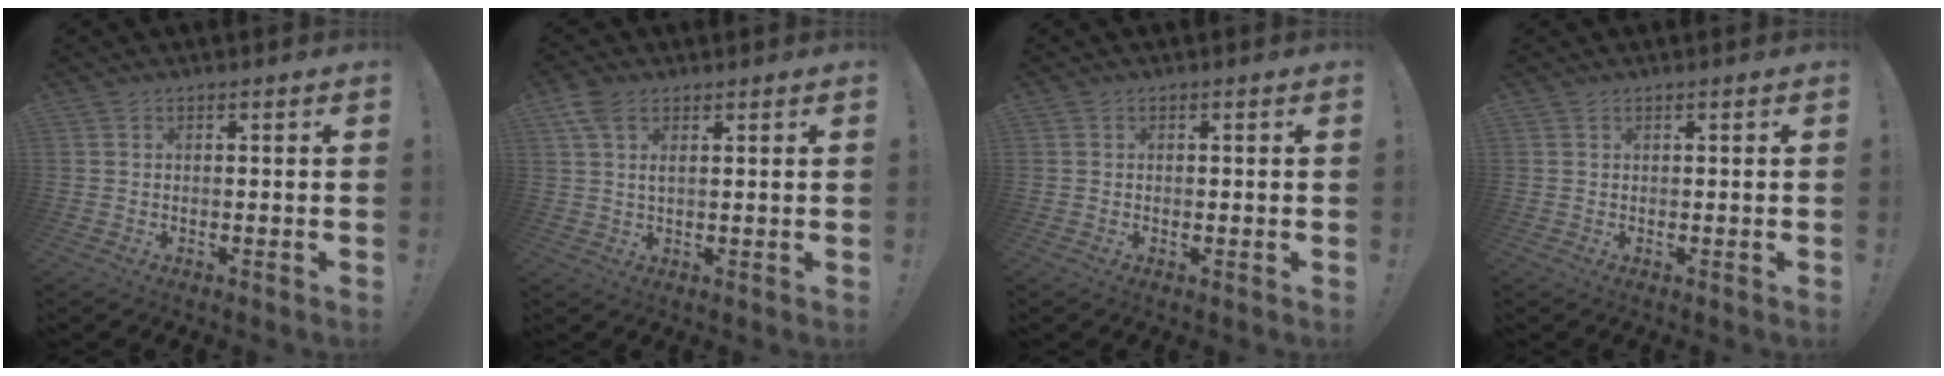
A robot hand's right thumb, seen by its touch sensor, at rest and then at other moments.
{"total": 4.5, "force": [2.5, 1.9, 3.2], "torque": [-0.064, -0.003, 0.048]}
{"total": 0.6, "force": [-0.3, 0.5, 0.2], "torque": [-0.002, 0.001, -0.005]}
{"total": 0.0}